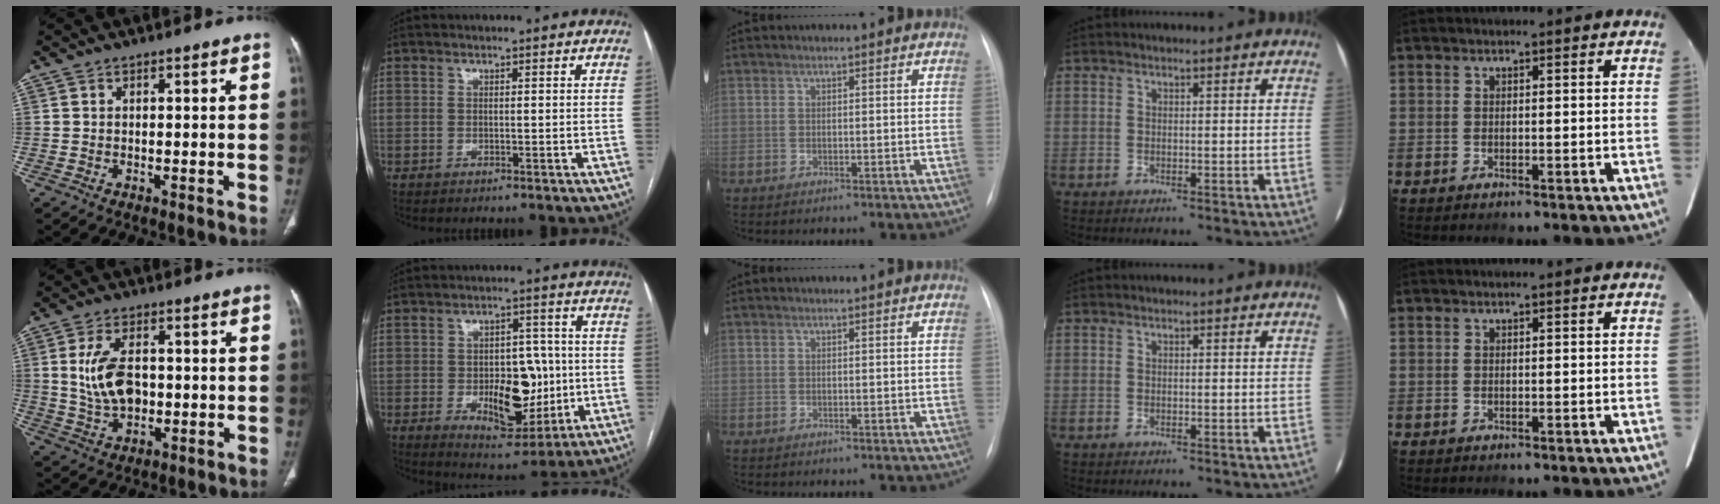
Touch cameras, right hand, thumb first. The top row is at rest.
{"thumb": {"total": 9.3, "force": [0.4, 5.6, 7.4], "torque": [-0.136, 0.002, 0.016]}, "index": {"total": 11.9, "force": [-1.9, 6.1, 10.1], "torque": [-0.148, 0.009, -0.017]}}